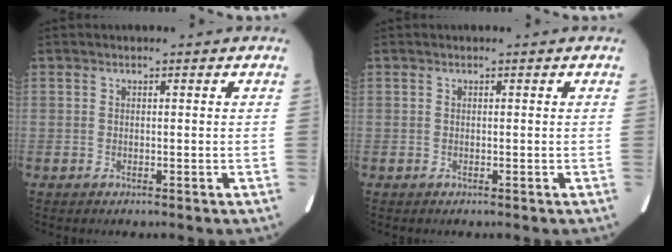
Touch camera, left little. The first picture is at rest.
{"total": 0.0}